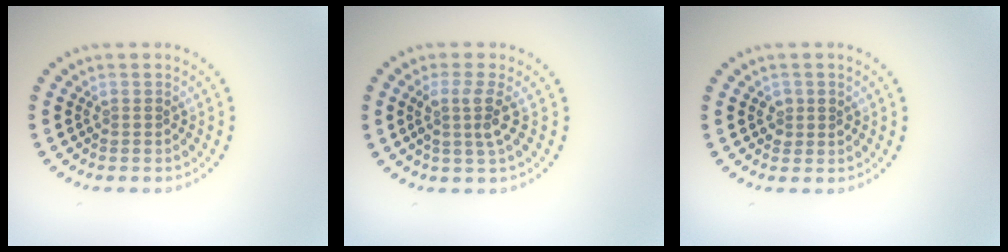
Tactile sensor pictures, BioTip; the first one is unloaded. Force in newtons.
{"total": 2.5, "press": 1.9, "slide": 1.6}
{"total": 1.2, "press": 1.2, "slide": 0.3}